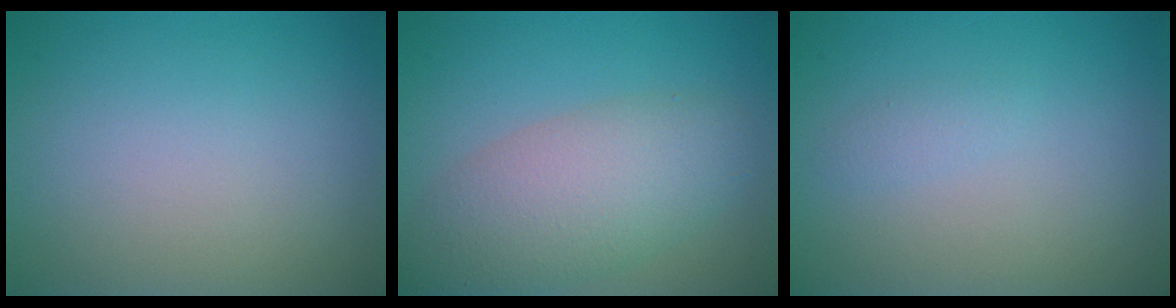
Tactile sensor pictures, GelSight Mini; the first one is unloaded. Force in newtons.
{"total": 6.3, "press": 6.3, "slide": 0.4}
{"total": 0.8, "press": 0.7, "slide": 0.1}